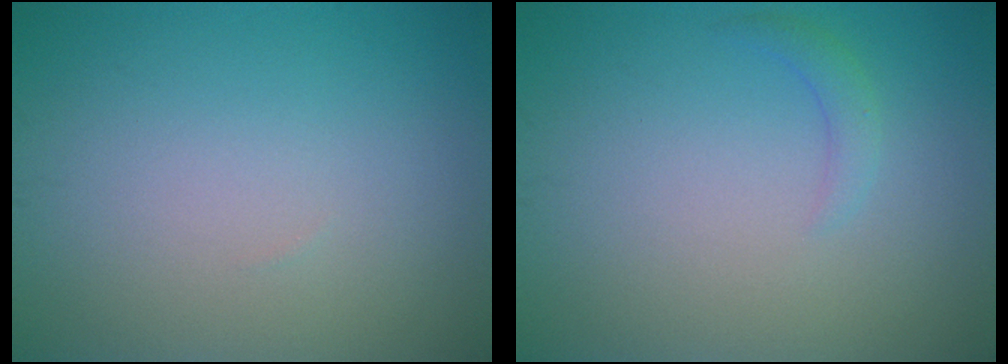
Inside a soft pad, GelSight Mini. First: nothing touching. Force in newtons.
{"total": 1.3, "press": 1.3, "slide": 0.1}